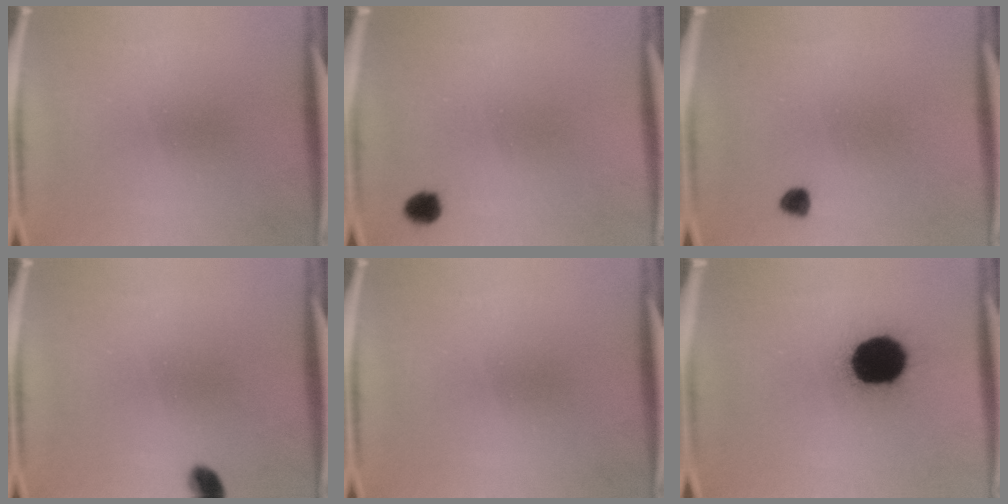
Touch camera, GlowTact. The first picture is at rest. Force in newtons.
{"total": 2.4}
{"total": 1.8}
{"total": 2.9}
{"total": 0.0}
{"total": 18.4}